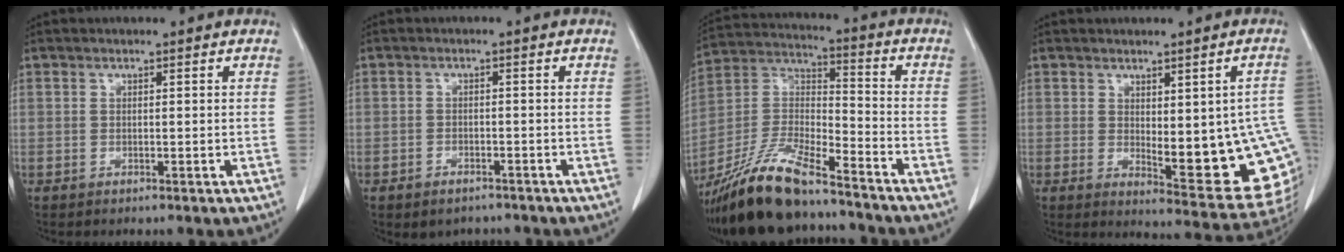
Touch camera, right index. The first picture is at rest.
{"total": 3.8, "force": [-2.9, 2.1, 1.0], "torque": [-0.012, 0.002, -0.037]}
{"total": 17.1, "force": [-14.1, 3.0, 9.2], "torque": [-0.203, -0.015, -0.264]}
{"total": 15.6, "force": [-1.4, 4.8, 14.8], "torque": [-0.124, -0.002, 0.000]}